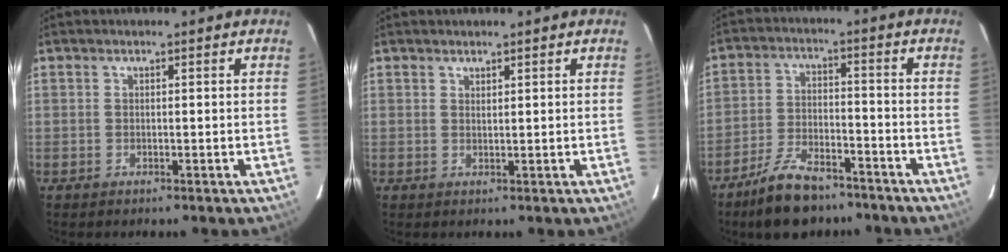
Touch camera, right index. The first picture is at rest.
{"total": 0.8, "force": [0.8, 0.2, 0.2], "torque": [-0.003, 0.001, 0.015]}
{"total": 11.2, "force": [-8.8, 4.4, 5.4], "torque": [-0.121, 0.000, -0.149]}